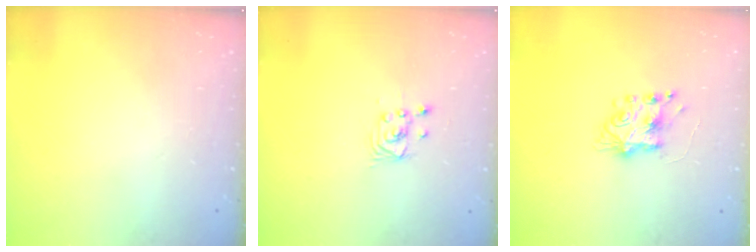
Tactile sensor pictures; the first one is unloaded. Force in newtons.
{"total": 2.2, "press": 2.2, "slide": 0.2}
{"total": 7.9, "press": 7.8, "slide": 1.0}